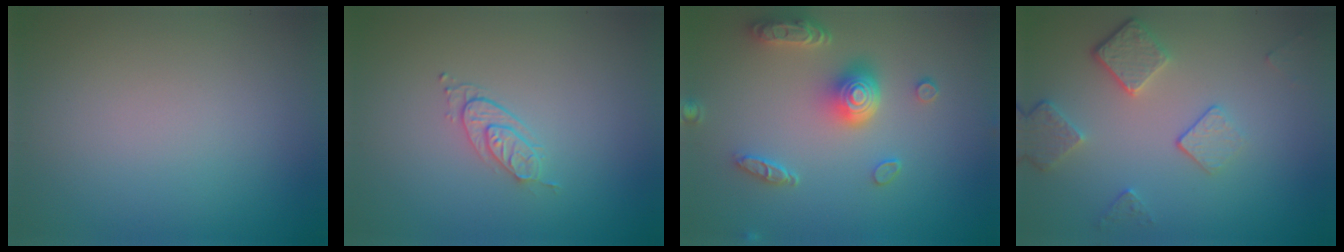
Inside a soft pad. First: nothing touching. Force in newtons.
{"total": 1.7, "press": 1.1, "slide": 1.3}
{"total": 5.0, "press": 3.8, "slide": 3.2}
{"total": 3.8, "press": 2.9, "slide": 2.5}